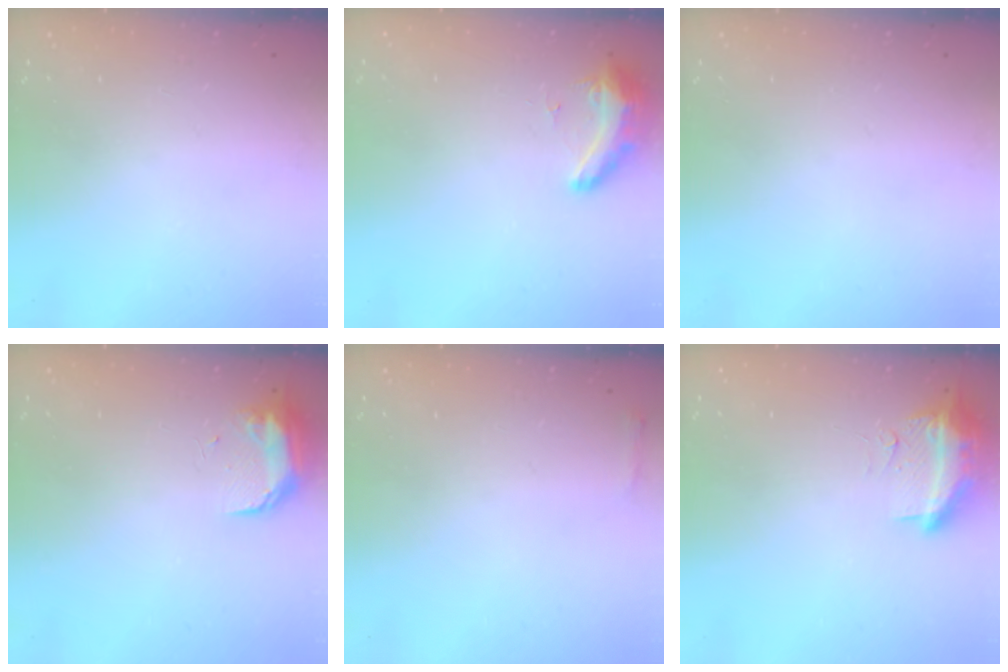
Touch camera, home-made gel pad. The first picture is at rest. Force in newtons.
{"total": 11.0, "press": 9.7, "slide": 5.3}
{"total": 16.0, "press": 1.9, "slide": 15.9}
{"total": 8.9, "press": 8.9, "slide": 0.8}
{"total": 2.3, "press": 2.3, "slide": 0.5}
{"total": 19.1, "press": 13.0, "slide": 14.0}